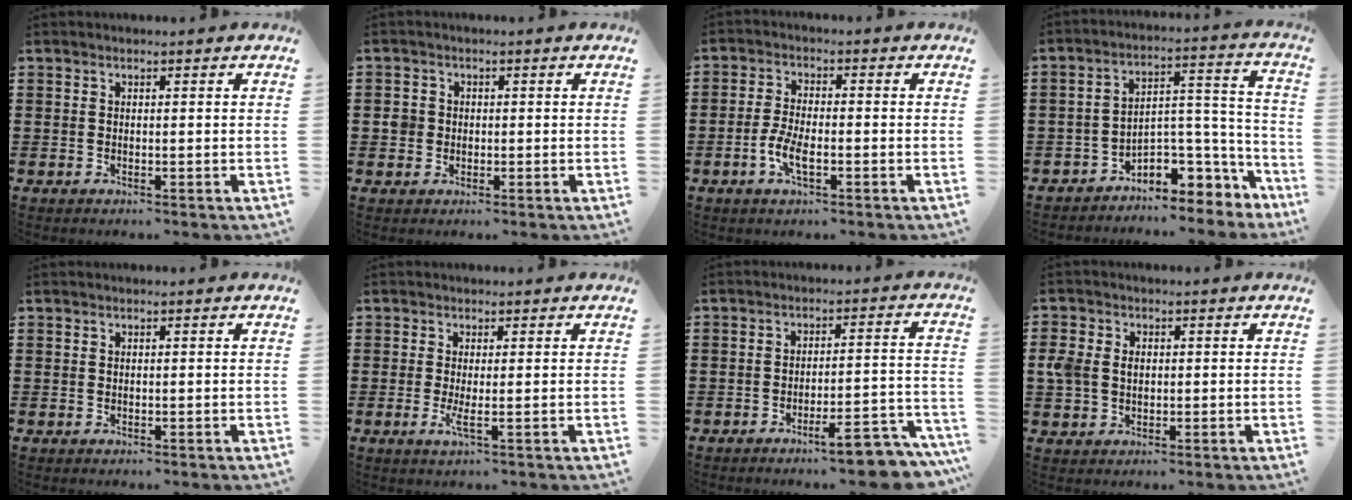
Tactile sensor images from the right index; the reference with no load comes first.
{"total": 2.1, "force": [-0.1, 2.0, 0.7], "torque": [-0.021, 0.007, -0.004]}
{"total": 4.4, "force": [-1.6, 1.6, 3.7], "torque": [-0.090, -0.004, -0.038]}
{"total": 4.5, "force": [-2.5, 3.5, 1.1], "torque": [-0.034, -0.008, -0.050]}
{"total": 0.0}
{"total": 2.2, "force": [-0.4, -0.2, 2.2], "torque": [-0.047, -0.013, -0.008]}
{"total": 7.8, "force": [-6.1, 0.9, 4.8], "torque": [-0.068, 0.004, -0.106]}
{"total": 3.7, "force": [0.3, 3.0, 2.2], "torque": [-0.064, 0.007, -0.002]}